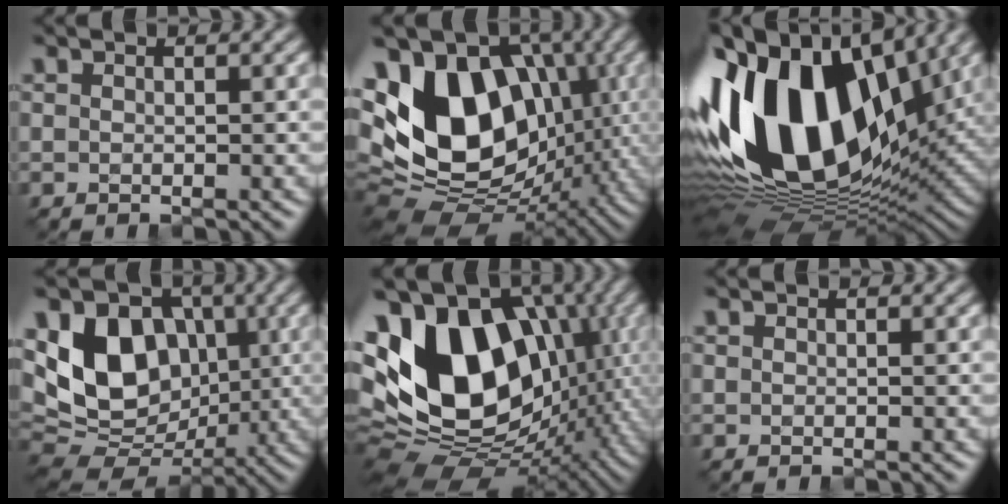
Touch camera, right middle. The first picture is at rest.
{"total": 15.7, "force": [1.0, 11.1, 11.1], "torque": [-0.207, 0.016, -0.001]}
{"total": 18.3, "force": [2.9, 10.7, 14.5], "torque": [-0.290, 0.024, 0.028]}
{"total": 10.7, "force": [1.1, 8.1, 6.9], "torque": [-0.132, -0.003, 0.006]}
{"total": 17.9, "force": [1.6, 12.7, 12.5], "torque": [-0.227, 0.010, 0.027]}
{"total": 0.0}